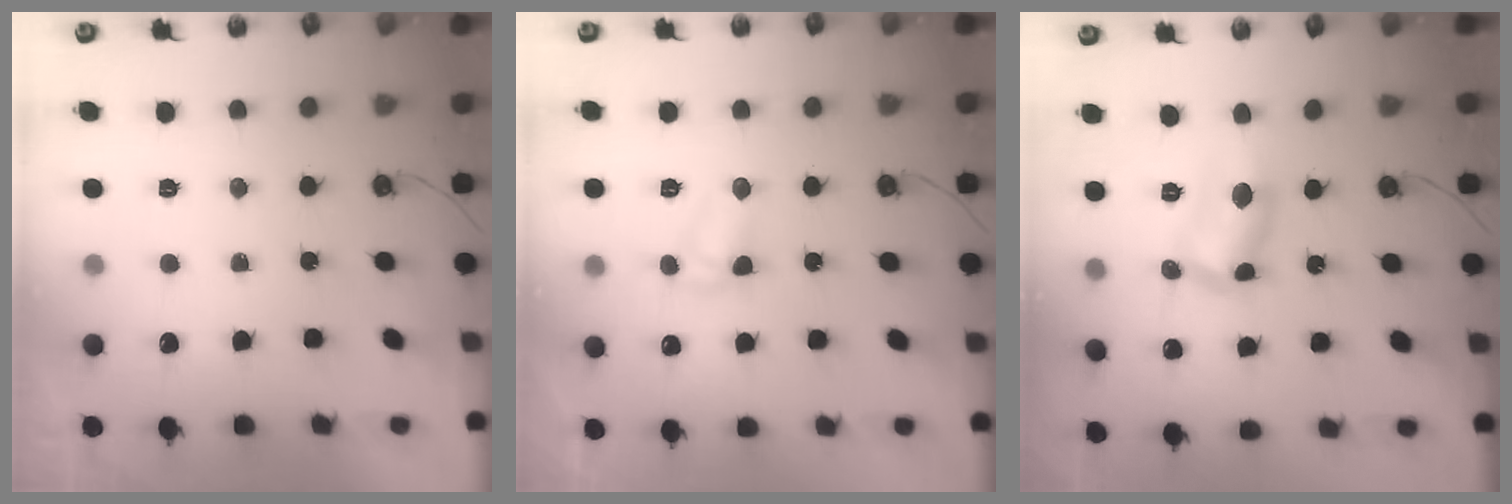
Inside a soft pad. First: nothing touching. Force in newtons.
{"total": 5.1, "press": 5.1, "slide": 0.5}
{"total": 7.9, "press": 7.9, "slide": 0.4}